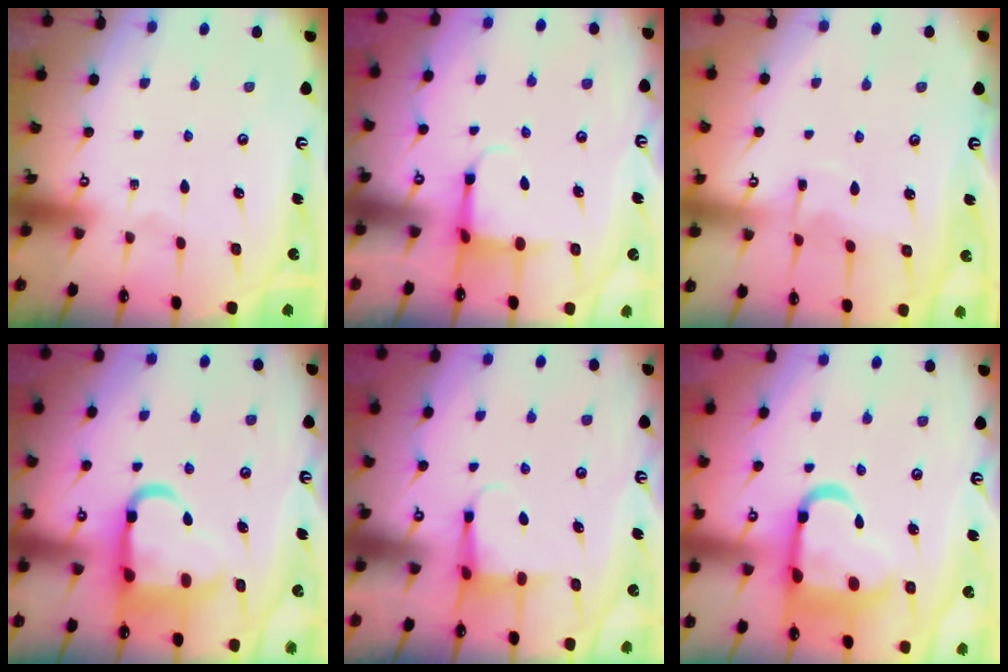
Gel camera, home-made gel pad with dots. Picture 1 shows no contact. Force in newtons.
{"total": 3.9, "press": 3.7, "slide": 1.3}
{"total": 3.7, "press": 3.7, "slide": 0.4}
{"total": 13.3, "press": 13.2, "slide": 1.7}
{"total": 4.3, "press": 4.3, "slide": 0.1}
{"total": 15.8, "press": 15.7, "slide": 1.9}